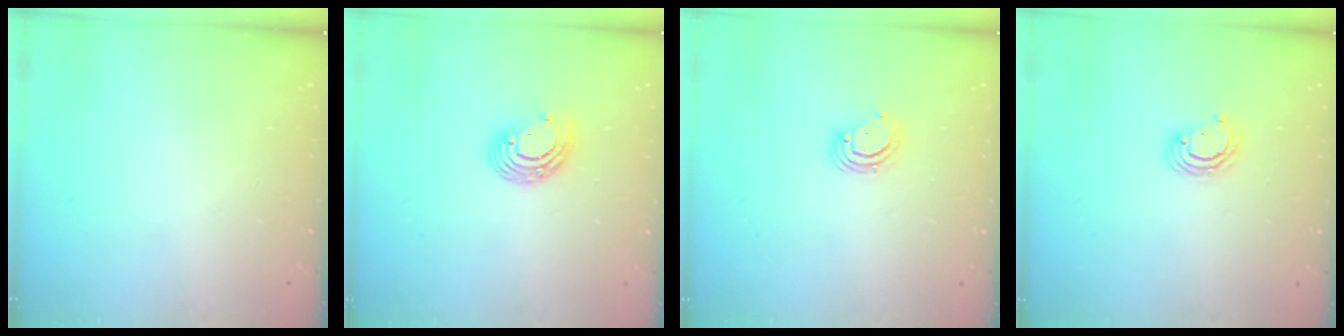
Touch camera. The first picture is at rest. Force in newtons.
{"total": 9.2, "press": 9.1, "slide": 1.6}
{"total": 3.6, "press": 3.6, "slide": 0.3}
{"total": 4.5, "press": 4.5, "slide": 0.1}